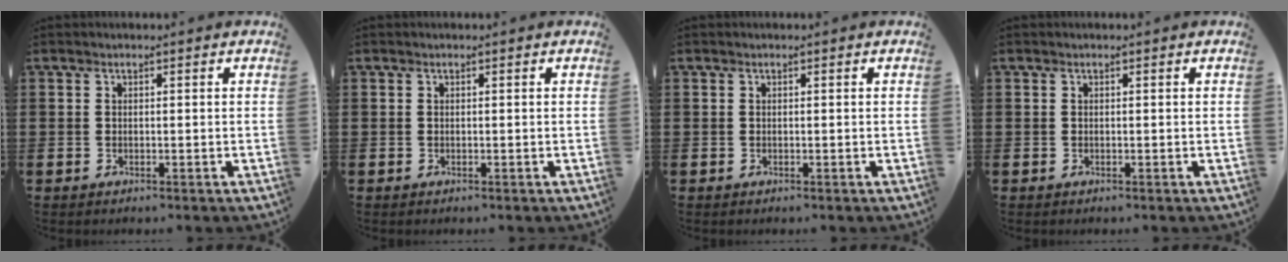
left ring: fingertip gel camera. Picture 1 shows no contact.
{"total": 0.0}
{"total": 0.0}
{"total": 0.0}